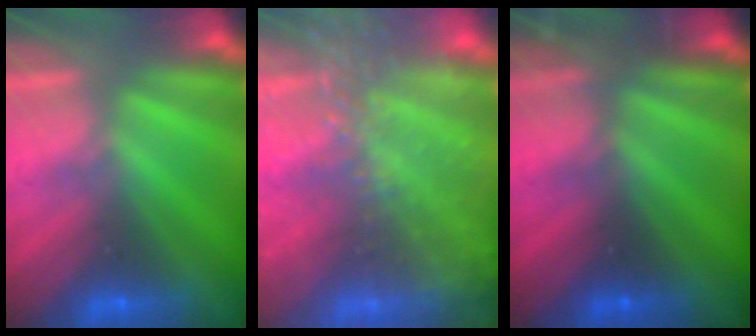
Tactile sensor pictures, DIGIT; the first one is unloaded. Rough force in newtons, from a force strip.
{"total": 8.9}
{"total": 3.4}